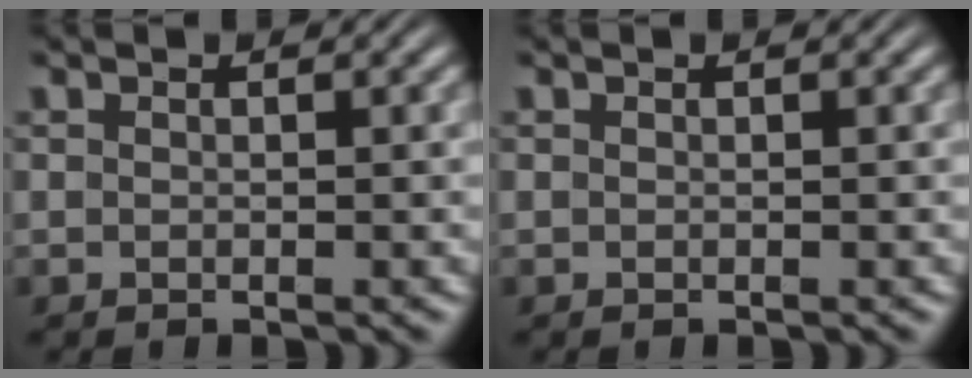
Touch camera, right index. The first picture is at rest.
{"total": 0.0}